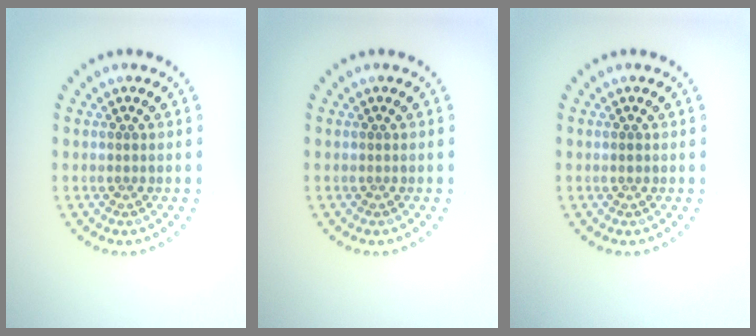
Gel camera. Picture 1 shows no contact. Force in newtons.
{"total": 0.0}
{"total": 0.5, "press": 0.5, "slide": 0.1}